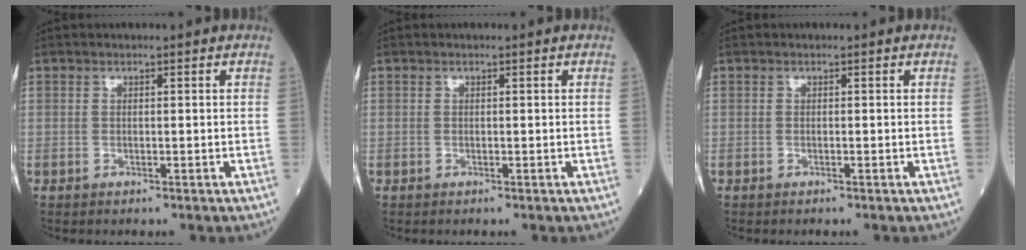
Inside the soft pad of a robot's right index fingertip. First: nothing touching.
{"total": 0.0}
{"total": 0.0}